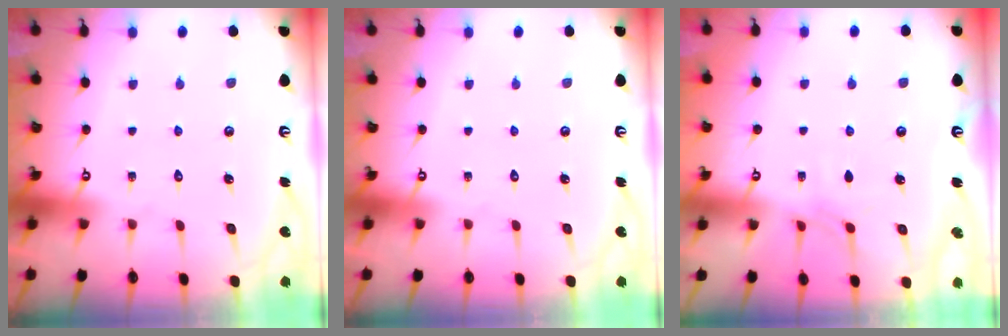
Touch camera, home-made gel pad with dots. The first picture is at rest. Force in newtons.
{"total": 0.0}
{"total": 3.6, "press": 3.5, "slide": 0.5}